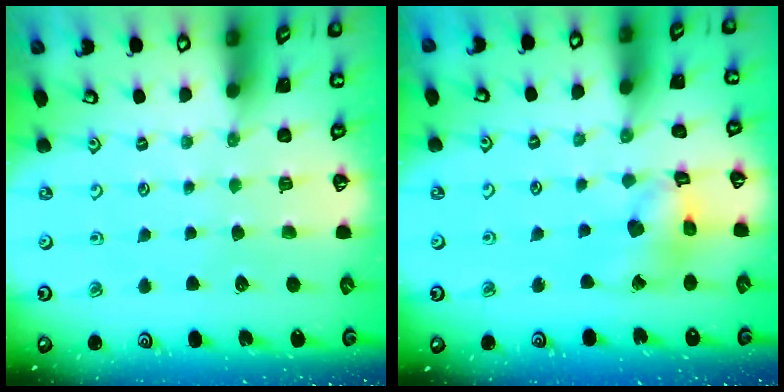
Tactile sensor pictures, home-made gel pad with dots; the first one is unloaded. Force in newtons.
{"total": 11.9, "press": 11.8, "slide": 1.4}